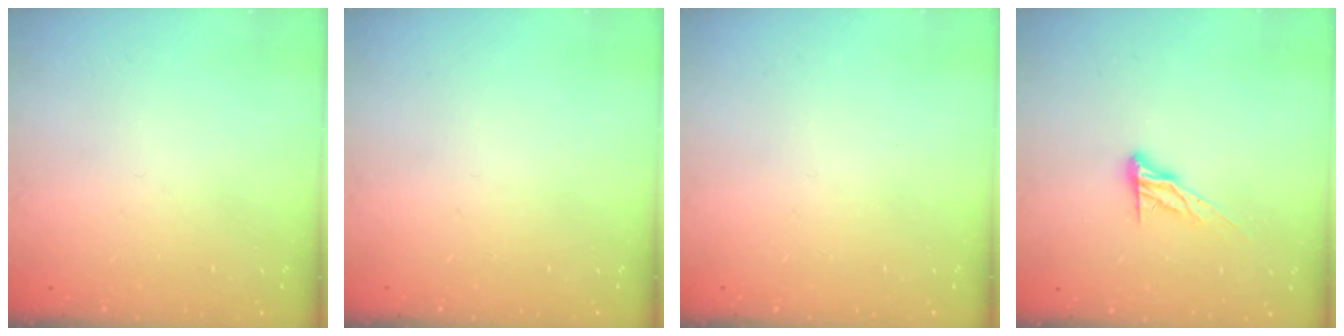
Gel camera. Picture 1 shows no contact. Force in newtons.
{"total": 0.0}
{"total": 0.0}
{"total": 8.2, "press": 8.2, "slide": 0.2}